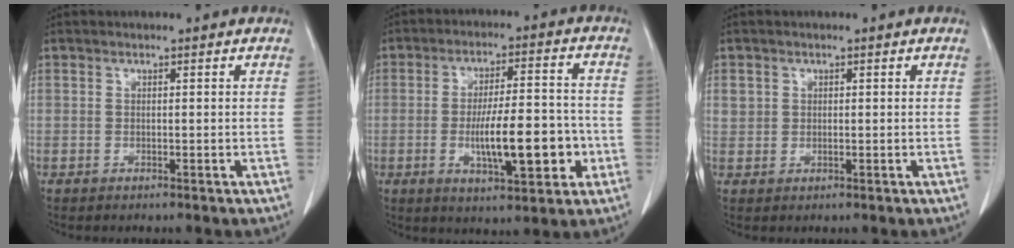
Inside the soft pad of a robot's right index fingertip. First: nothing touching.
{"total": 11.9, "force": [-2.8, 3.1, 11.1], "torque": [-0.187, 0.008, -0.039]}
{"total": 1.9, "force": [0.7, 1.7, 0.4], "torque": [-0.001, 0.005, 0.012]}